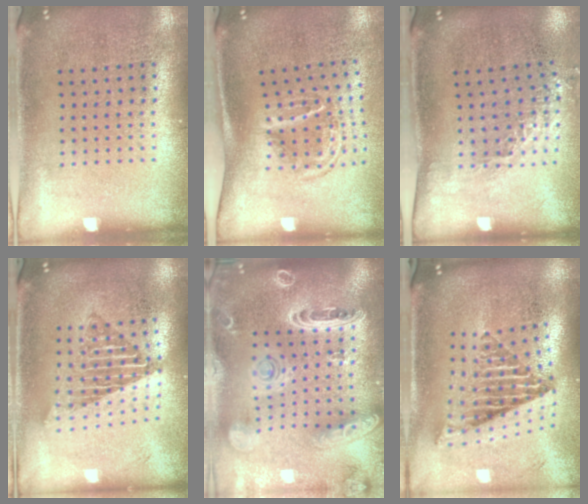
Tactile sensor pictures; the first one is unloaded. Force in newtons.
{"total": 1.8, "press": 1.2, "slide": 1.4}
{"total": 1.2, "press": 1.0, "slide": 0.8}
{"total": 1.7, "press": 1.3, "slide": 1.0}
{"total": 3.7, "press": 3.0, "slide": 2.2}
{"total": 2.6, "press": 1.6, "slide": 2.0}